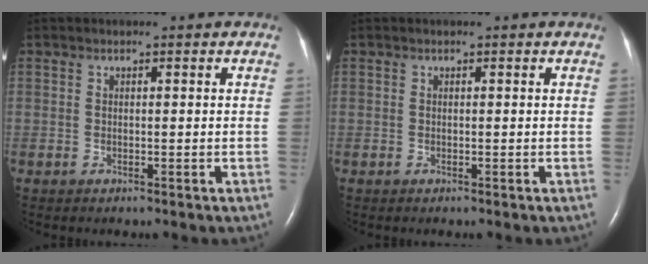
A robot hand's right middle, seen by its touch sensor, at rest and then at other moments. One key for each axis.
{"total": 0.0}